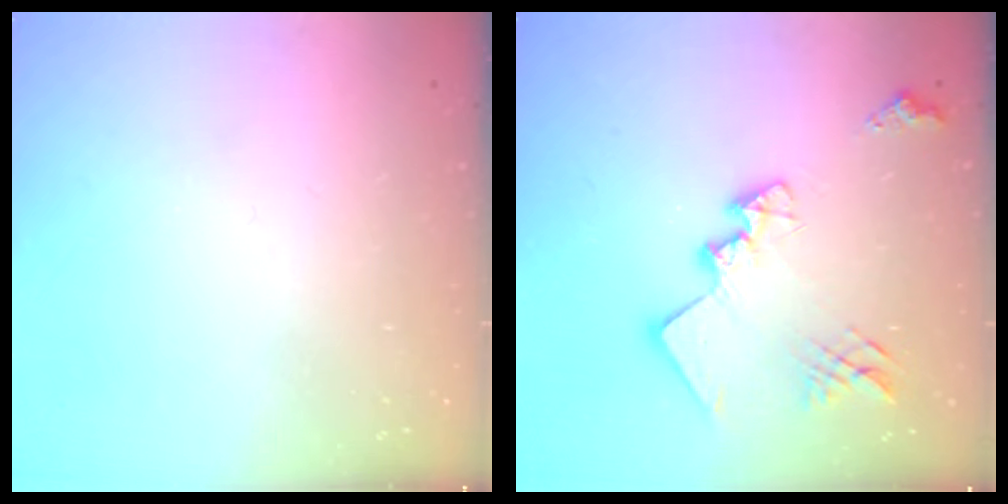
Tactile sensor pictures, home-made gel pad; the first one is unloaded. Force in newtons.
{"total": 17.0, "press": 17.0, "slide": 1.1}